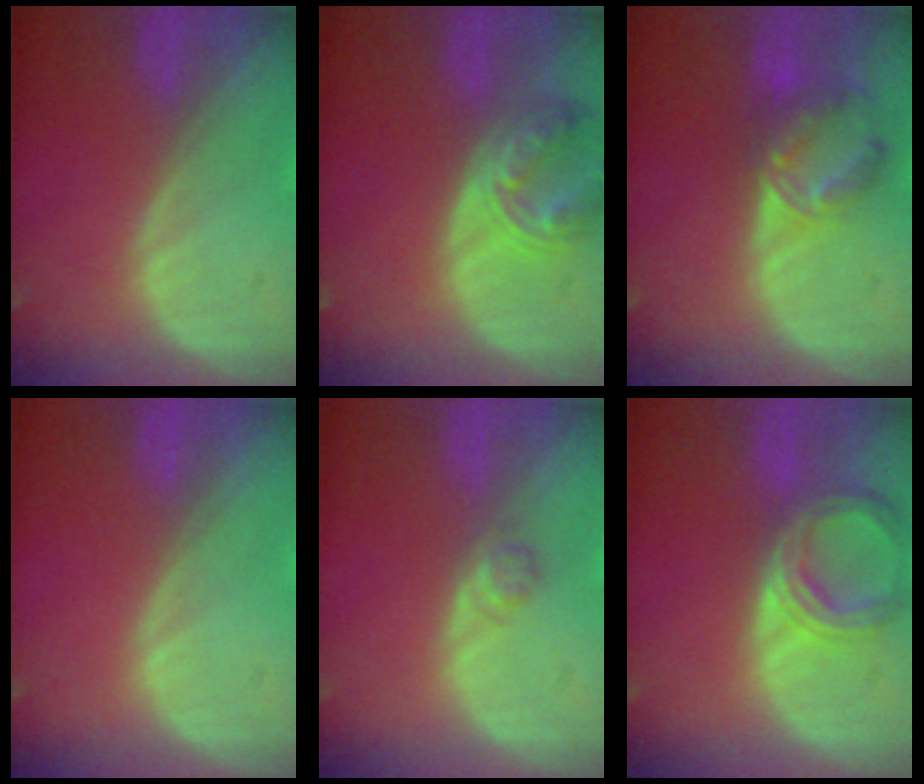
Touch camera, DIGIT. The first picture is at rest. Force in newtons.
{"total": 7.6, "press": 6.7, "slide": 3.7}
{"total": 7.1, "press": 6.1, "slide": 3.6}
{"total": 0.0}
{"total": 1.6, "press": 1.6, "slide": 0.2}
{"total": 6.8, "press": 6.2, "slide": 2.6}